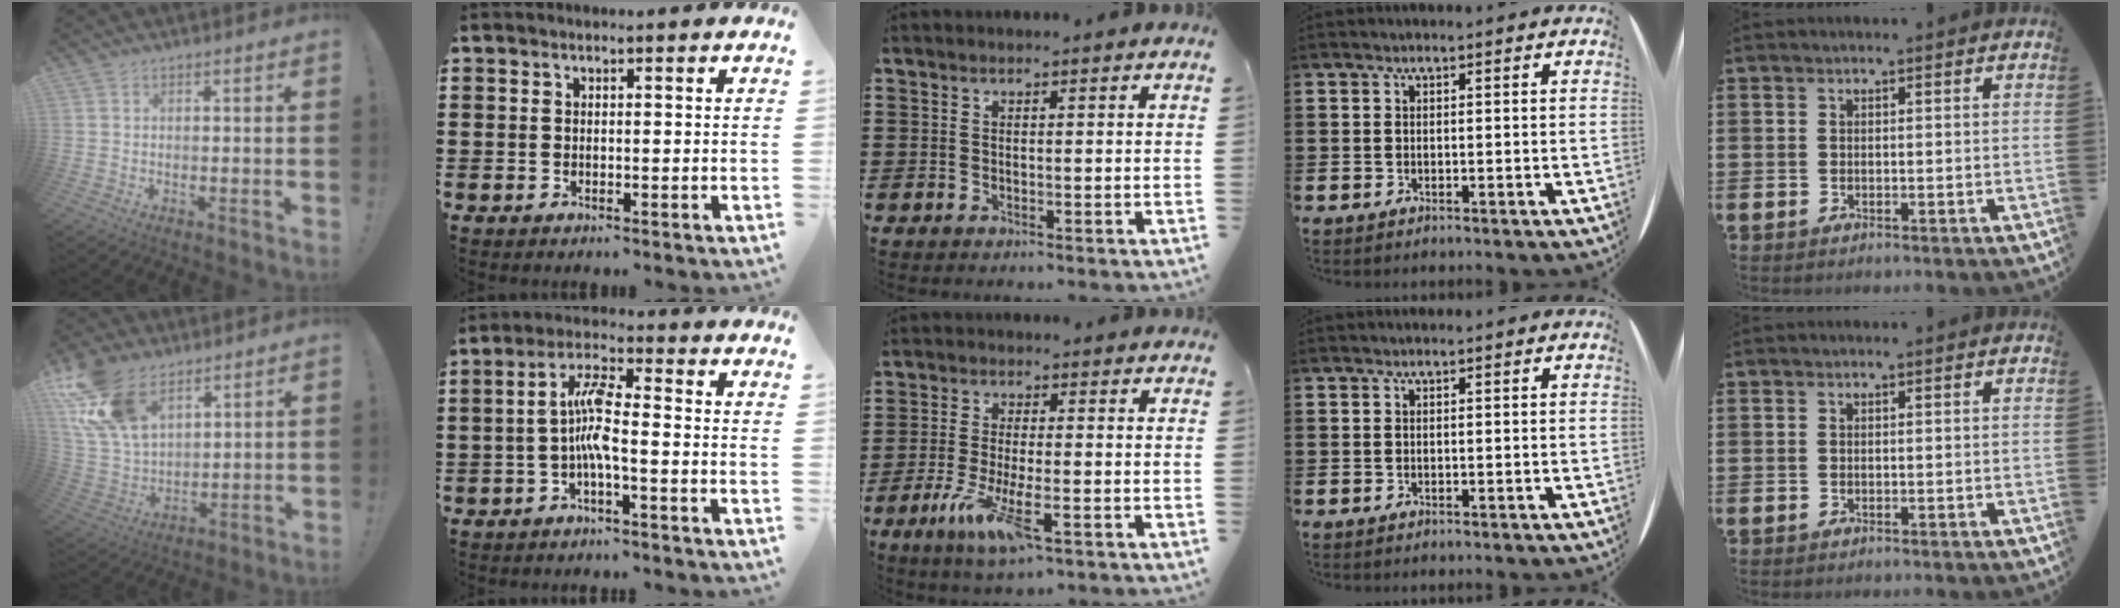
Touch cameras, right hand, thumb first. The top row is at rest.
{"thumb": {"total": 18.2, "force": [10.7, 10.4, 10.4], "torque": [-0.227, -0.049, 0.203]}, "index": {"total": 6.3, "force": [-1.4, 1.4, 6.0], "torque": [-0.131, 0.000, -0.033]}, "middle": {"total": 7.9, "force": [-3.4, 1.9, 6.9], "torque": [-0.148, -0.016, -0.062]}}